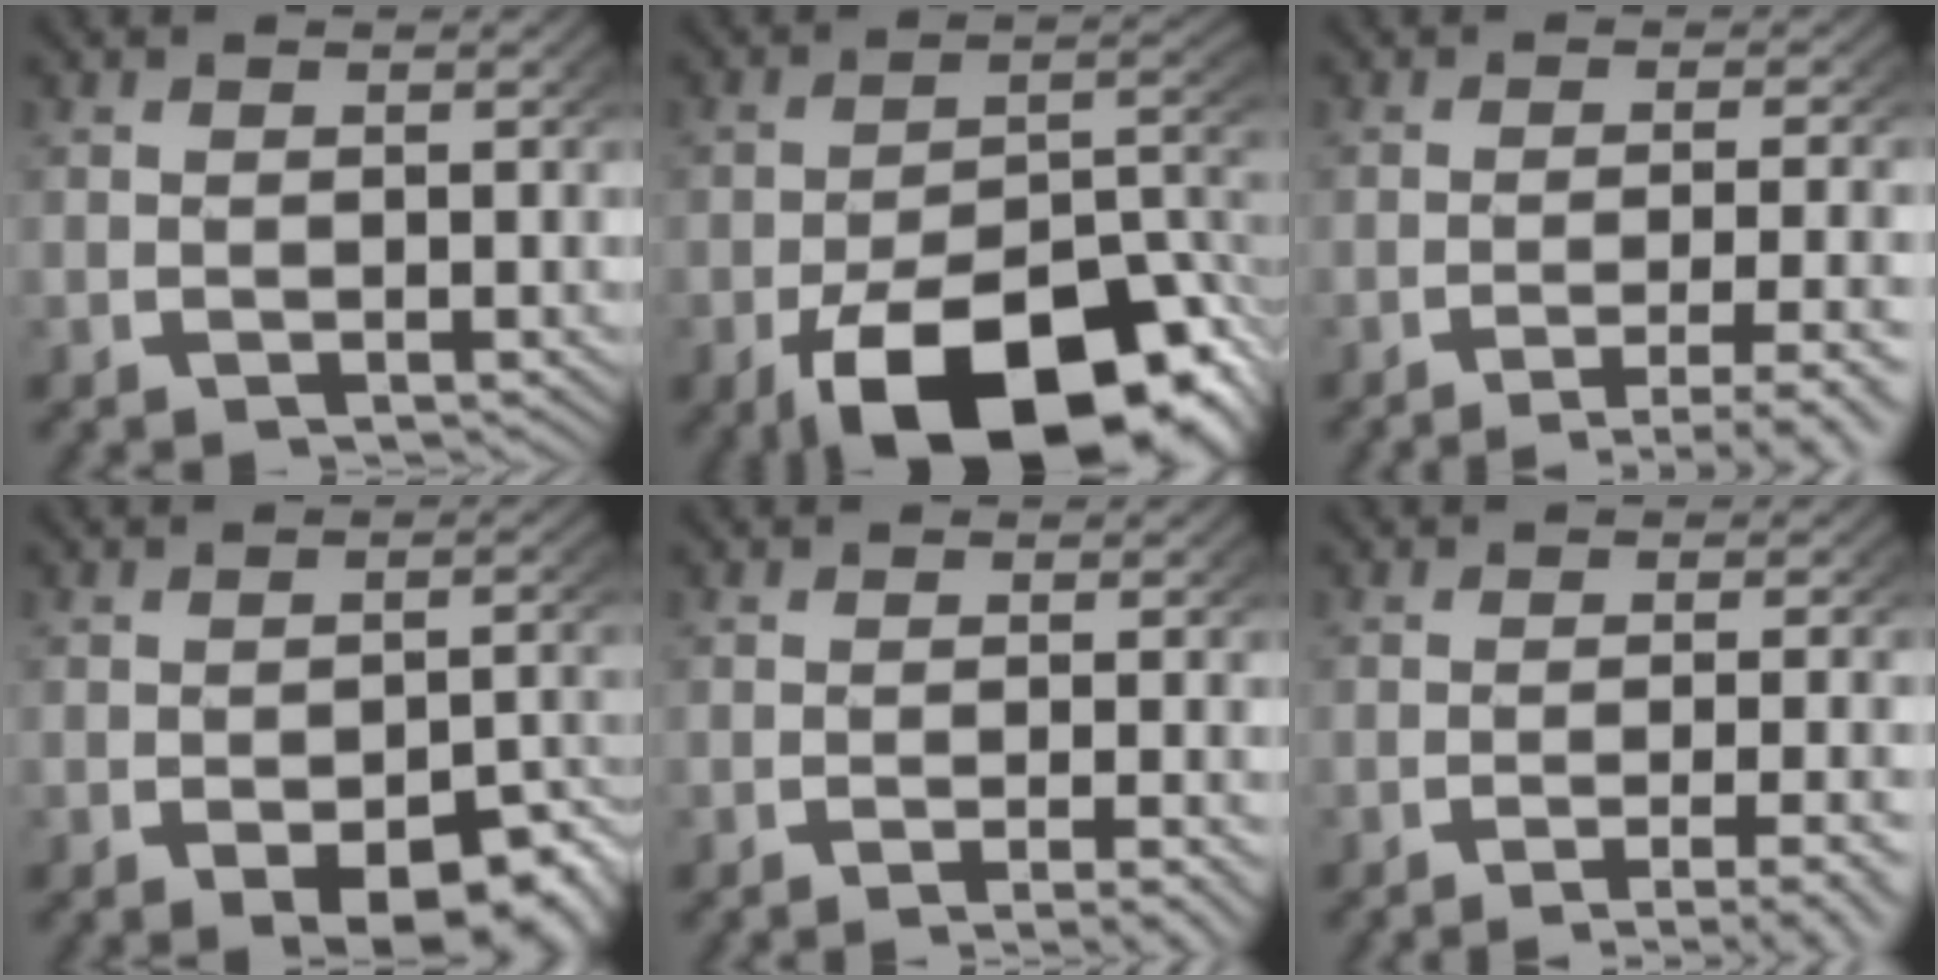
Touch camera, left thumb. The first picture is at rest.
{"total": 16.0, "force": [-7.1, 8.4, 11.7], "torque": [-0.183, -0.060, -0.071]}
{"total": 6.0, "force": [-4.0, 2.1, 4.0], "torque": [-0.062, -0.014, -0.053]}
{"total": 6.3, "force": [-2.8, 3.3, 4.6], "torque": [-0.067, -0.029, -0.027]}
{"total": 3.1, "force": [-2.0, 0.6, 2.4], "torque": [-0.035, -0.005, -0.027]}
{"total": 6.0, "force": [-4.4, 1.8, 3.7], "torque": [-0.059, -0.013, -0.061]}